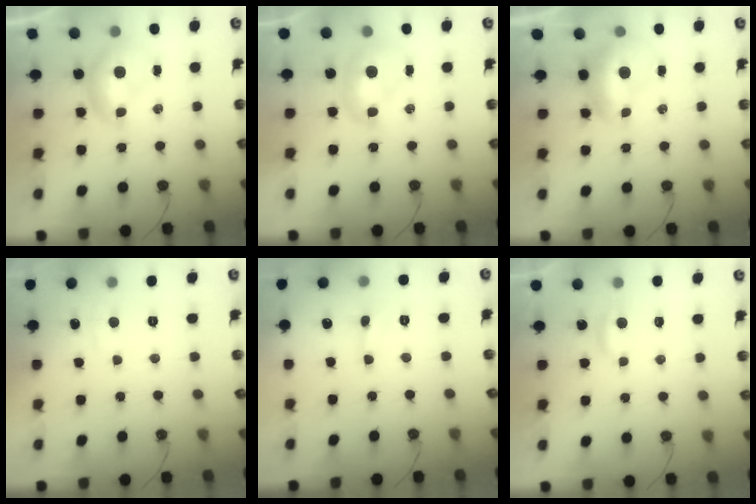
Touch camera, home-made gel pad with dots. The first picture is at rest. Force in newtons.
{"total": 1.6, "press": 1.6, "slide": 0.3}
{"total": 1.5, "press": 1.4, "slide": 0.7}
{"total": 2.9, "press": 2.8, "slide": 0.5}
{"total": 1.9, "press": 1.8, "slide": 0.6}
{"total": 2.9, "press": 2.9, "slide": 0.3}